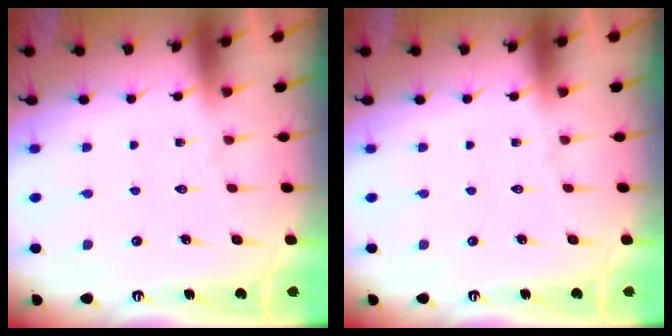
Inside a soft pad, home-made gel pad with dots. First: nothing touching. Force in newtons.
{"total": 0.0}